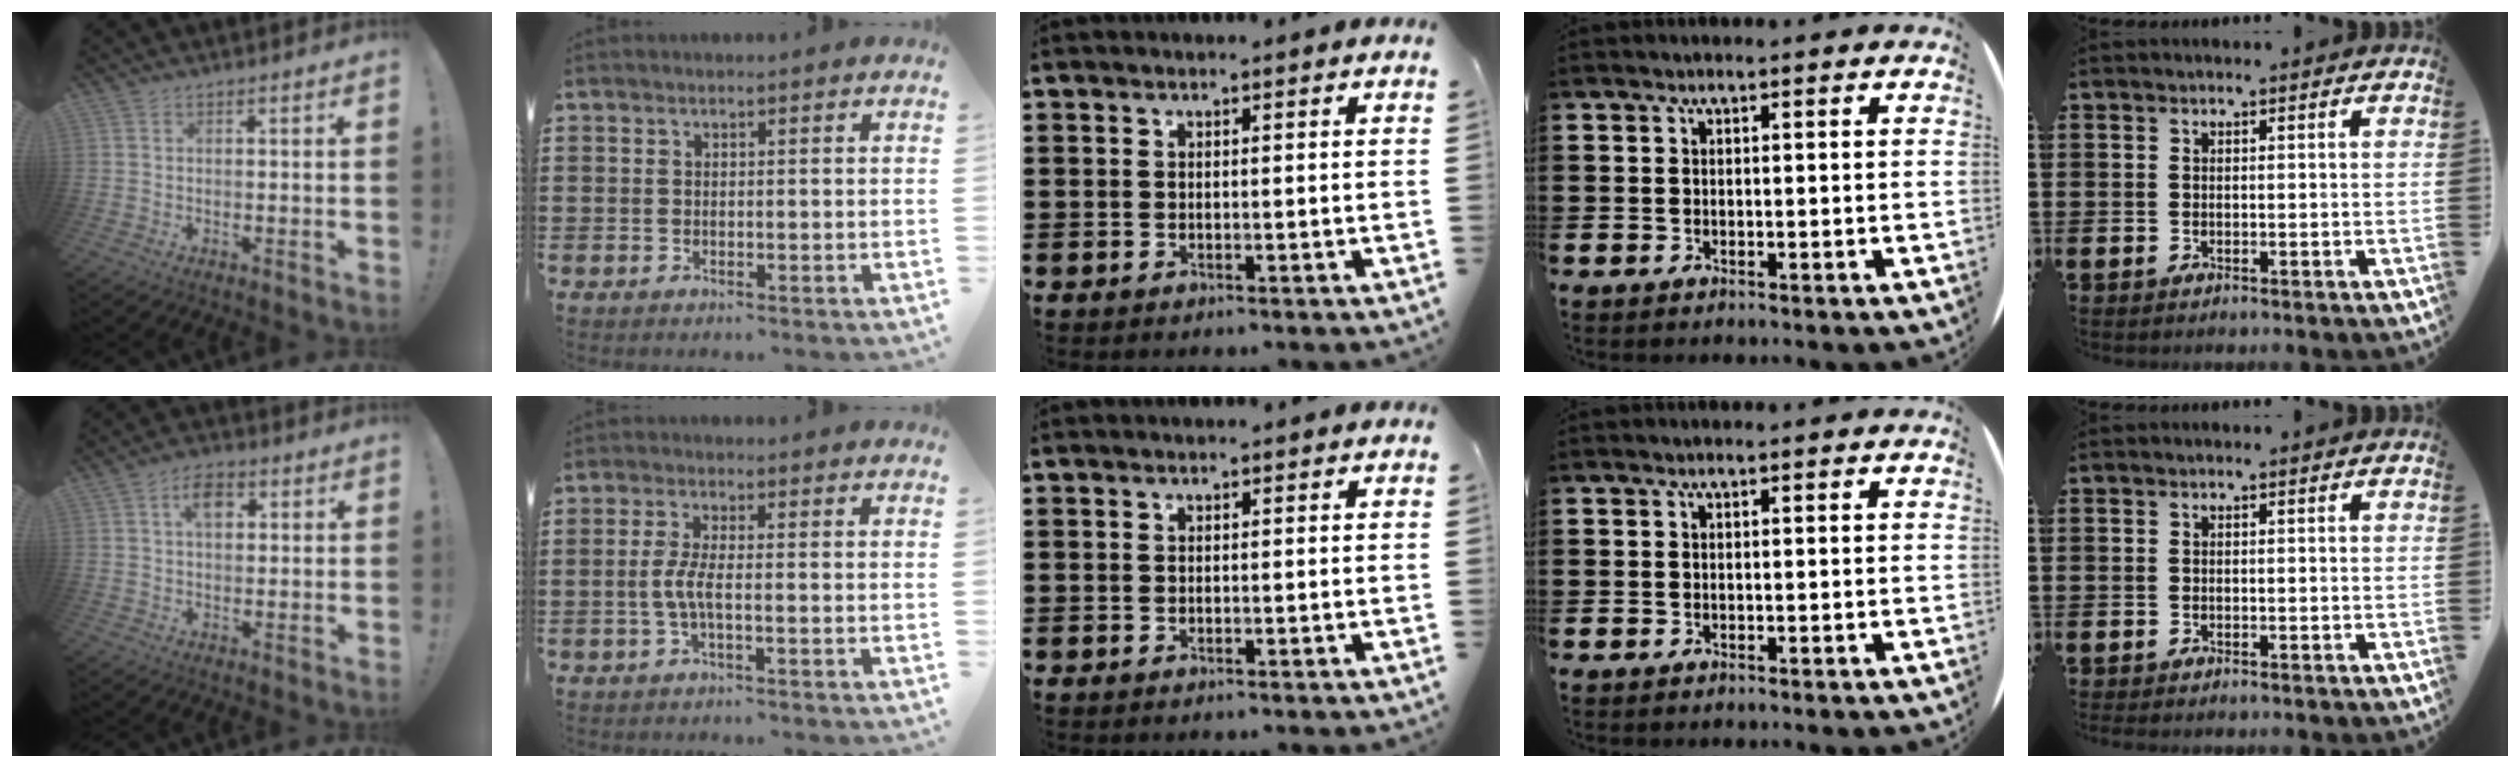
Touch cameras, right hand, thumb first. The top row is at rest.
{"thumb": {"total": 6.4, "force": [2.0, 3.9, 4.7], "torque": [-0.073, 0.004, 0.033]}, "index": {"total": 3.8, "force": [-0.9, 0.6, 3.6], "torque": [-0.095, -0.009, -0.027]}}